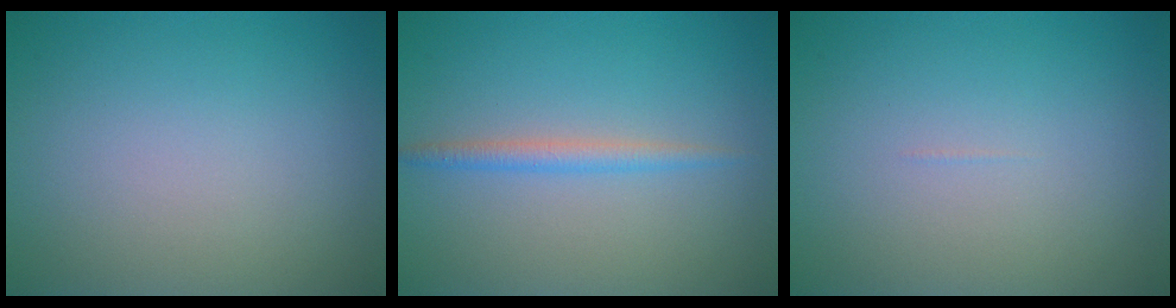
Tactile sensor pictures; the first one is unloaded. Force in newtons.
{"total": 1.7, "press": 1.7, "slide": 0.1}
{"total": 0.0}